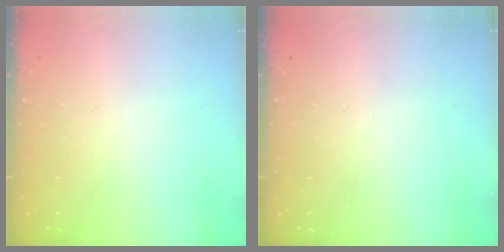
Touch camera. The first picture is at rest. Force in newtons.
{"total": 0.0}